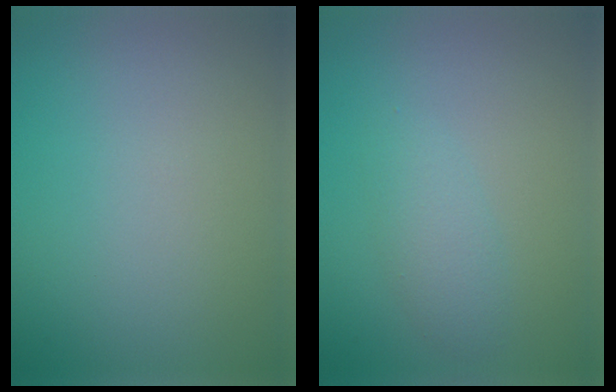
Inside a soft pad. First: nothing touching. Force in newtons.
{"total": 2.0, "press": 2.0, "slide": 0.1}